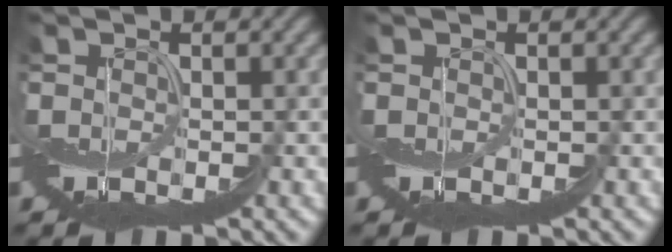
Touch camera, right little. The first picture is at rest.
{"total": 0.0}